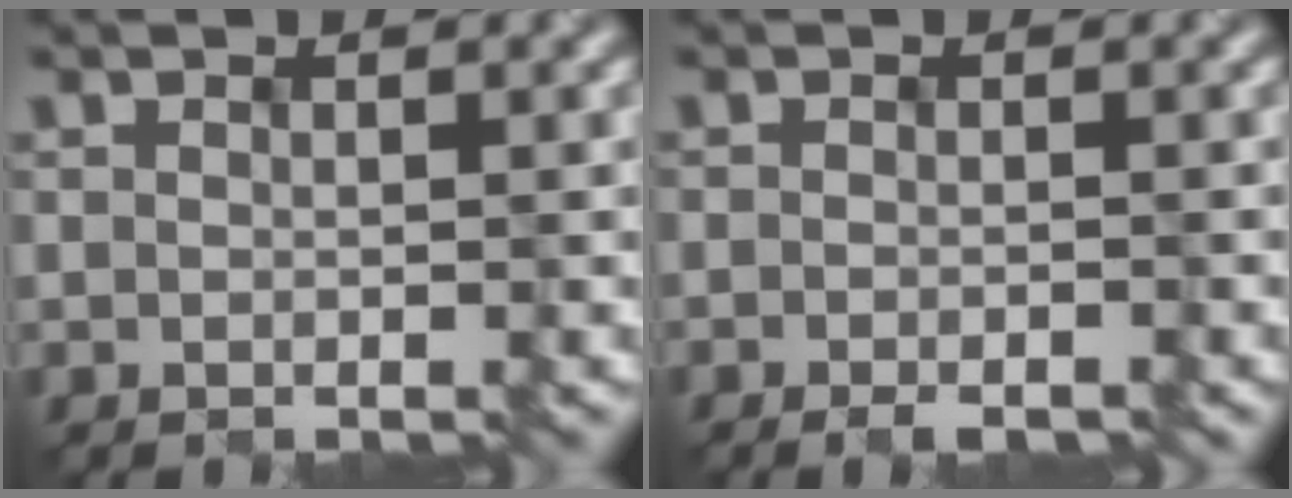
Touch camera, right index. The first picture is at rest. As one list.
[{"total": 1.0, "force": [-0.8, 0.0, 0.6], "torque": [-0.008, -0.002, -0.015]}]